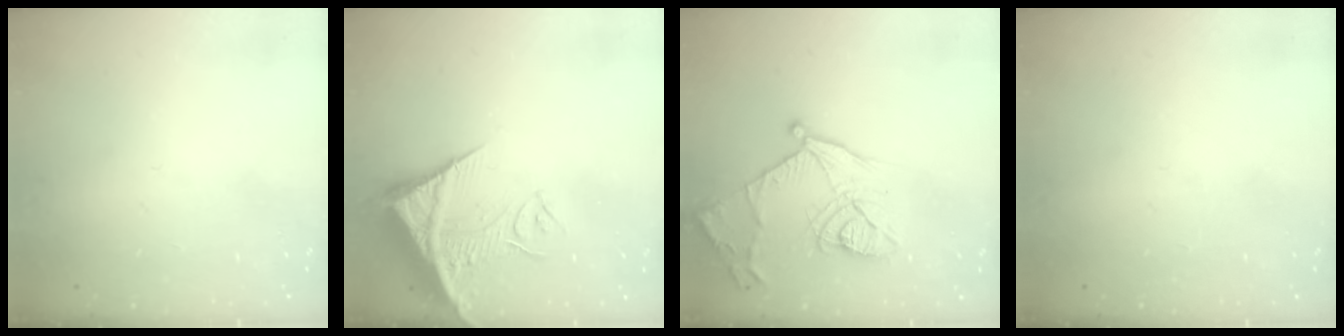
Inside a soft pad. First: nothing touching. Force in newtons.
{"total": 13.0, "press": 12.9, "slide": 1.8}
{"total": 16.2, "press": 16.2, "slide": 1.4}
{"total": 0.0}